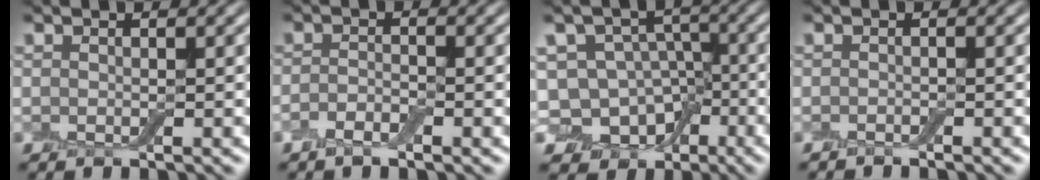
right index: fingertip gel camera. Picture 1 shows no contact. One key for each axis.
{"total": 1.9, "fx": -1.0, "fy": 0.6, "fz": 1.4, "tx": -0.029, "ty": 0.000, "tz": -0.023}
{"total": 7.9, "fx": -4.0, "fy": 6.4, "fz": 2.4, "tx": -0.020, "ty": 0.011, "tz": -0.077}
{"total": 0.7, "fx": -0.7, "fy": -0.2, "fz": 0.0, "tx": 0.001, "ty": -0.002, "tz": -0.012}